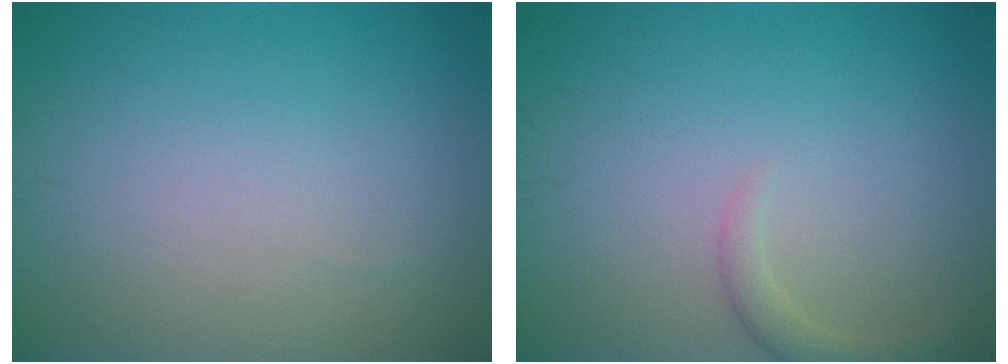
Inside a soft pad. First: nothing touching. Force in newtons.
{"total": 1.5, "press": 1.5, "slide": 0.2}